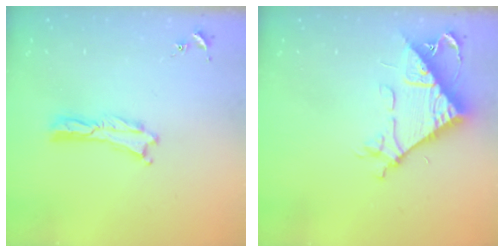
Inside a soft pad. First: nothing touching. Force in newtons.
{"total": 9.6, "press": 9.5, "slide": 1.0}